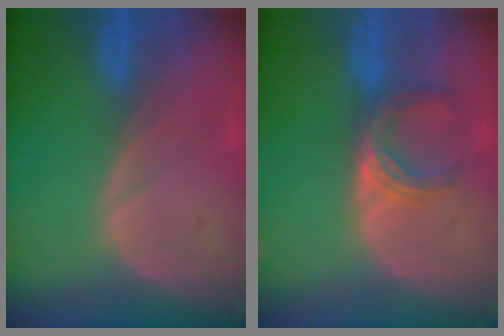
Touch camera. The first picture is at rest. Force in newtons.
{"total": 5.0, "press": 4.4, "slide": 2.3}